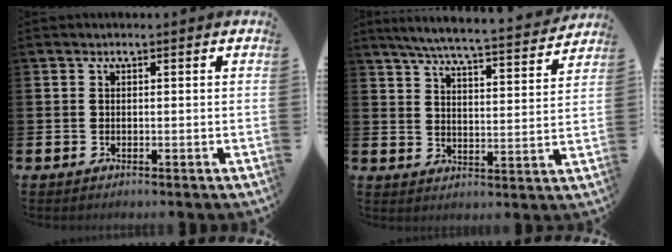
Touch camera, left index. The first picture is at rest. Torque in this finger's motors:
{"motor_torque": [0.99, -1.15, 0.52, 0.10]}